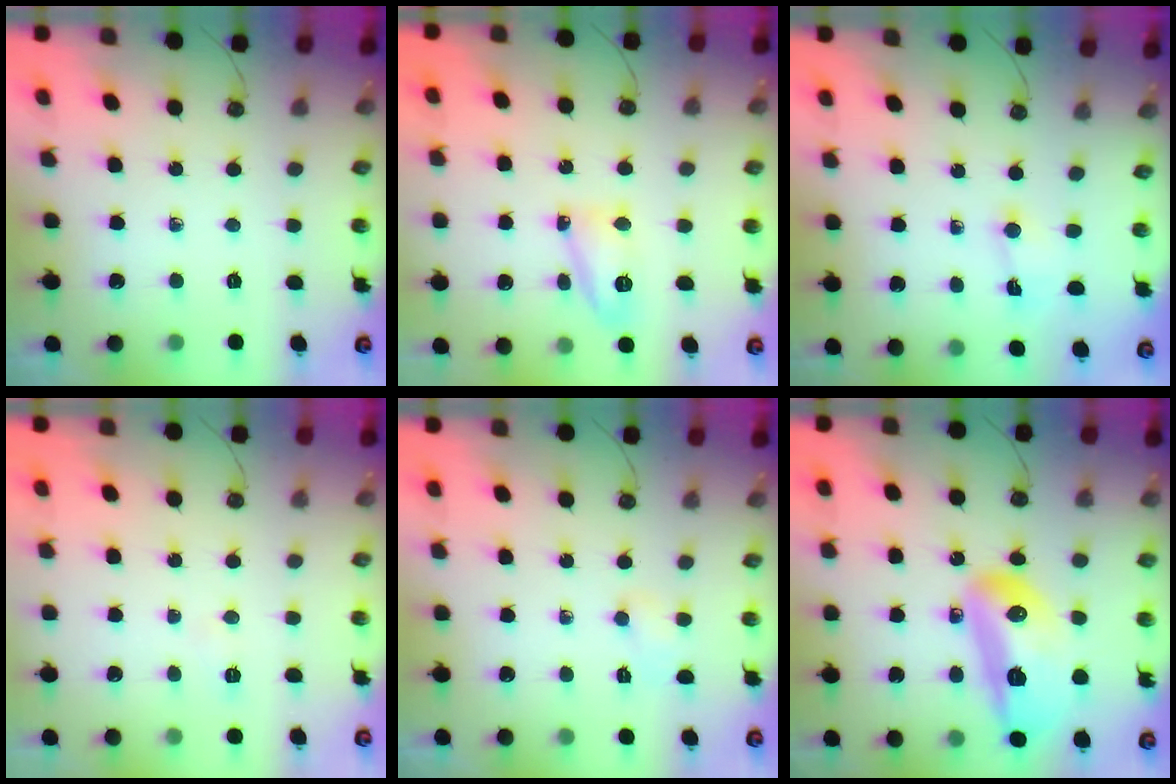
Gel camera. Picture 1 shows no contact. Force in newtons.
{"total": 11.5, "press": 11.5, "slide": 0.9}
{"total": 0.5, "press": 0.5, "slide": 0.2}
{"total": 4.4, "press": 4.4, "slide": 0.5}
{"total": 11.7, "press": 4.7, "slide": 10.7}
{"total": 27.5, "press": 21.3, "slide": 17.4}